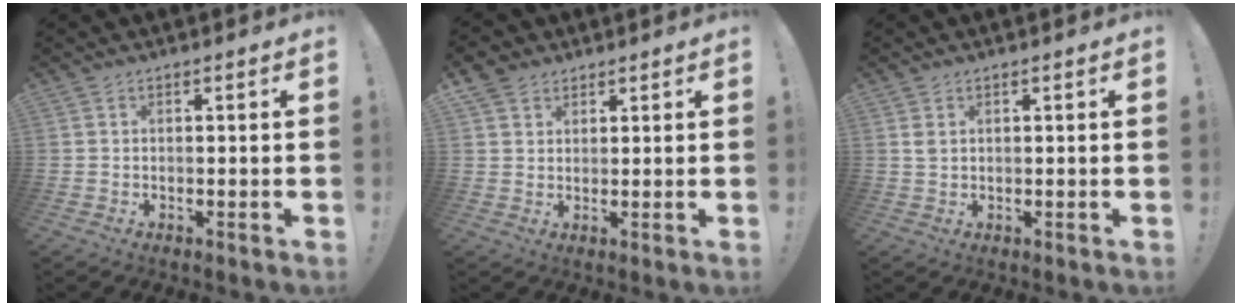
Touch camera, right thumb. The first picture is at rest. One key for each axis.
{"total": 4.4, "fx": 3.0, "fy": 3.0, "fz": 1.1, "tx": -0.019, "ty": -0.013, "tz": 0.059}
{"total": 1.7, "fx": 0.7, "fy": 1.0, "fz": 1.1, "tx": -0.018, "ty": 0.001, "tz": 0.011}